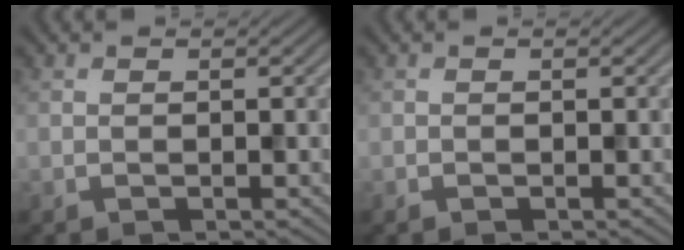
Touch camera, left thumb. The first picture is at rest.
{"total": 0.0}